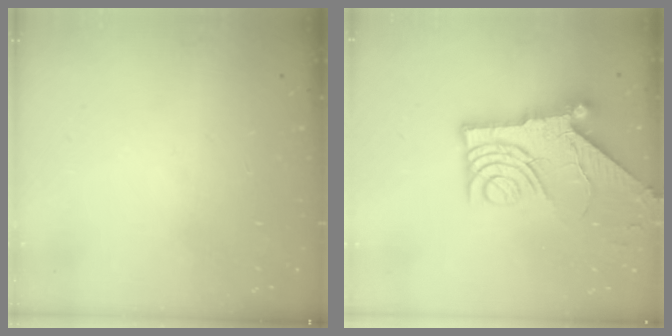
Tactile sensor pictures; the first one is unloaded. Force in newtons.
{"total": 12.6, "press": 12.6, "slide": 1.5}